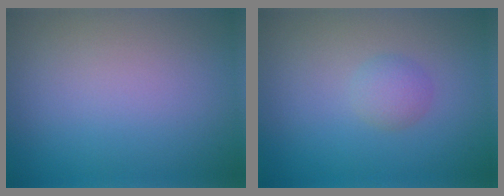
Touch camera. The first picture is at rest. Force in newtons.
{"total": 1.6, "press": 1.6, "slide": 0.1}